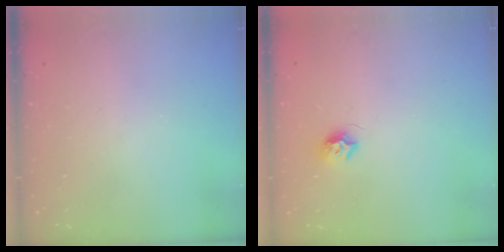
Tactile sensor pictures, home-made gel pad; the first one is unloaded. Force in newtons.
{"total": 7.4, "press": 7.4, "slide": 0.4}